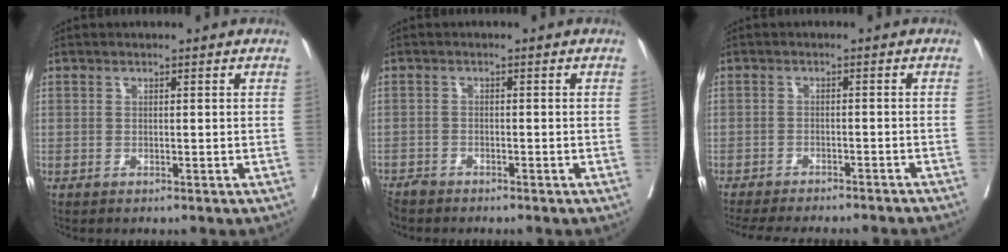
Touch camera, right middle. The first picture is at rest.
{"total": 3.4, "force": [-3.2, 0.9, 0.8], "torque": [-0.011, -0.009, -0.058]}
{"total": 16.9, "force": [-15.2, 2.7, 6.8], "torque": [-0.140, -0.030, -0.194]}